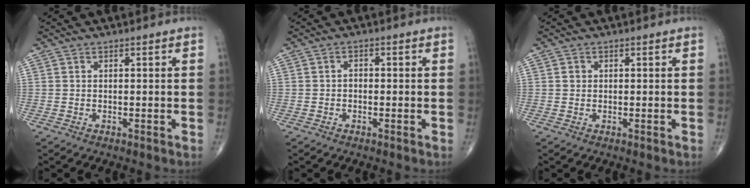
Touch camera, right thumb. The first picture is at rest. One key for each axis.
{"total": 1.3, "fx": -0.3, "fy": 1.0, "fz": 0.8, "tx": -0.007, "ty": 0.006, "tz": -0.008}
{"total": 0.9, "fx": 0.1, "fy": 0.8, "fz": 0.3, "tx": -0.001, "ty": 0.002, "tz": 0.002}